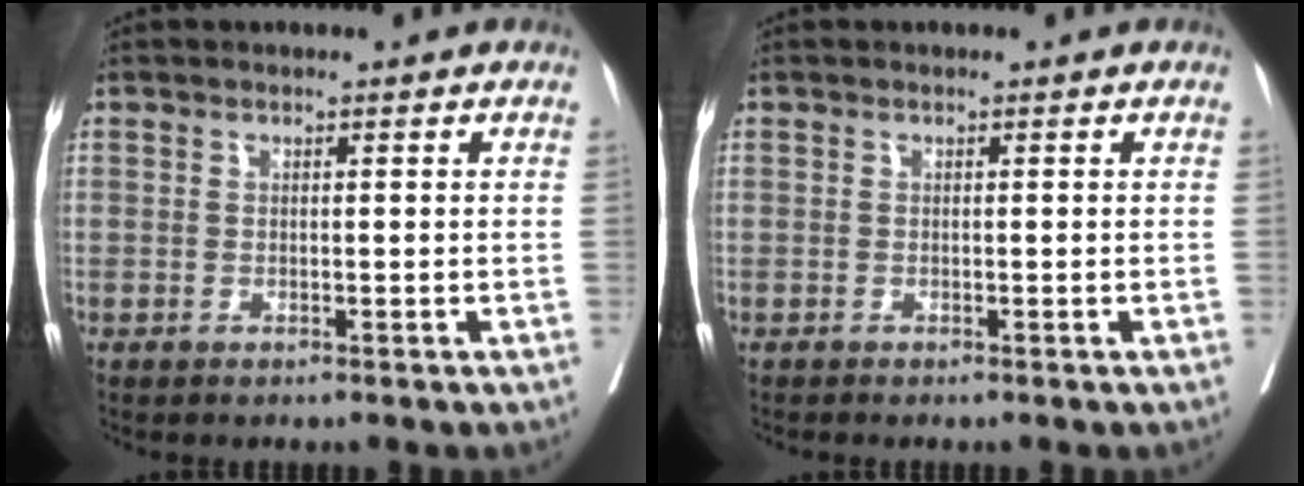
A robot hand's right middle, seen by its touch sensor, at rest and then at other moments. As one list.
[{"total": 0.0}]